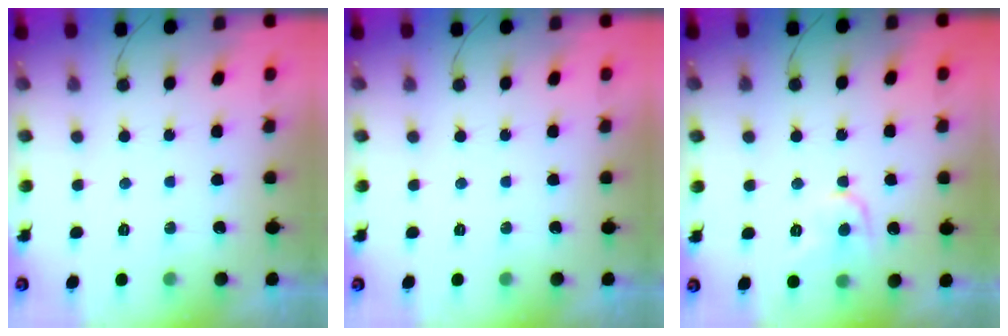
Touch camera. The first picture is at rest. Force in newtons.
{"total": 0.0}
{"total": 7.8, "press": 7.8, "slide": 0.8}